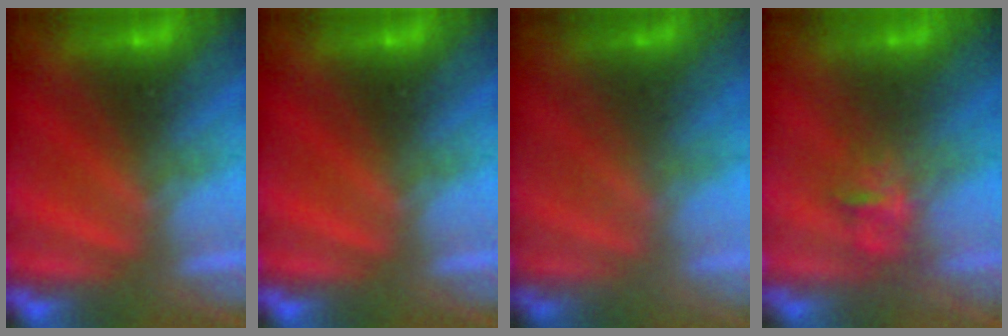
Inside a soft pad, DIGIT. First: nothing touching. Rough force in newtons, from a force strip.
{"total": 0.0}
{"total": 1.7}
{"total": 2.7}